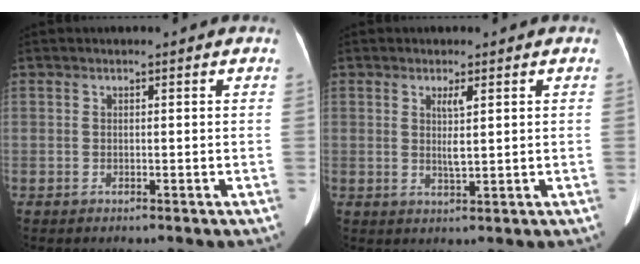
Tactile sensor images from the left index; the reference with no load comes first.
{"total": 2.7, "force": [0.8, 0.1, 2.5], "torque": [-0.049, -0.002, 0.017]}